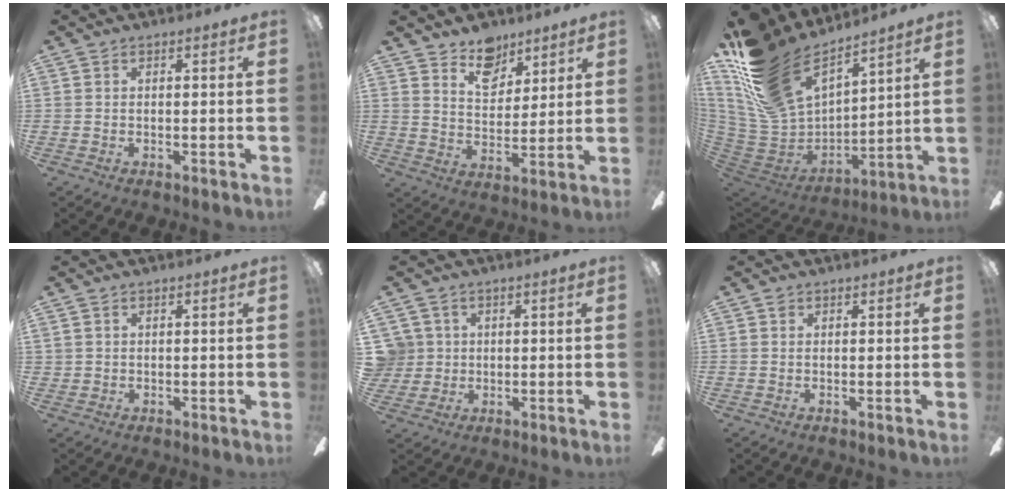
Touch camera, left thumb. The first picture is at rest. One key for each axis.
{"total": 9.8, "fx": 7.2, "fy": 5.8, "fz": 3.1, "tx": -0.041, "ty": -0.038, "tz": 0.133}
{"total": 21.6, "fx": 15.2, "fy": 10.6, "fz": 11.0, "tx": -0.249, "ty": -0.095, "tz": 0.282}
{"total": 1.0, "fx": 0.3, "fy": 0.9, "fz": 0.1, "tx": -0.004, "ty": 0.004, "tz": 0.005}
{"total": 5.7, "fx": 1.3, "fy": 5.5, "fz": 0.6, "tx": -0.032, "ty": 0.009, "tz": 0.027}
{"total": 0.6, "fx": 0.3, "fy": 0.5, "fz": 0.2, "tx": -0.005, "ty": 0.003, "tz": 0.006}